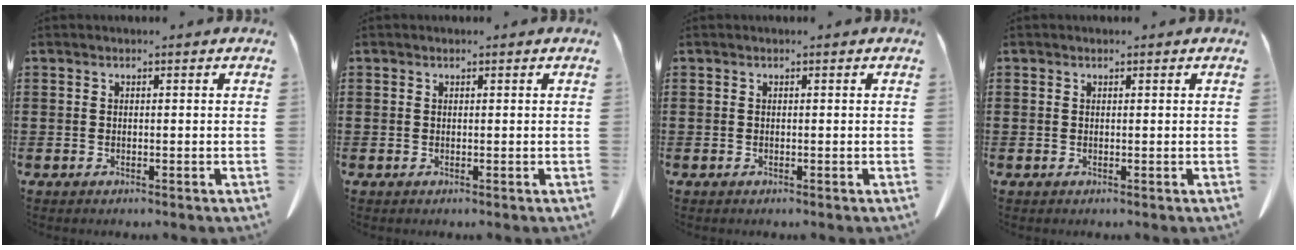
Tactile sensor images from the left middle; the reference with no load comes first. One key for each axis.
{"total": 0.0}
{"total": 0.0}
{"total": 0.0}